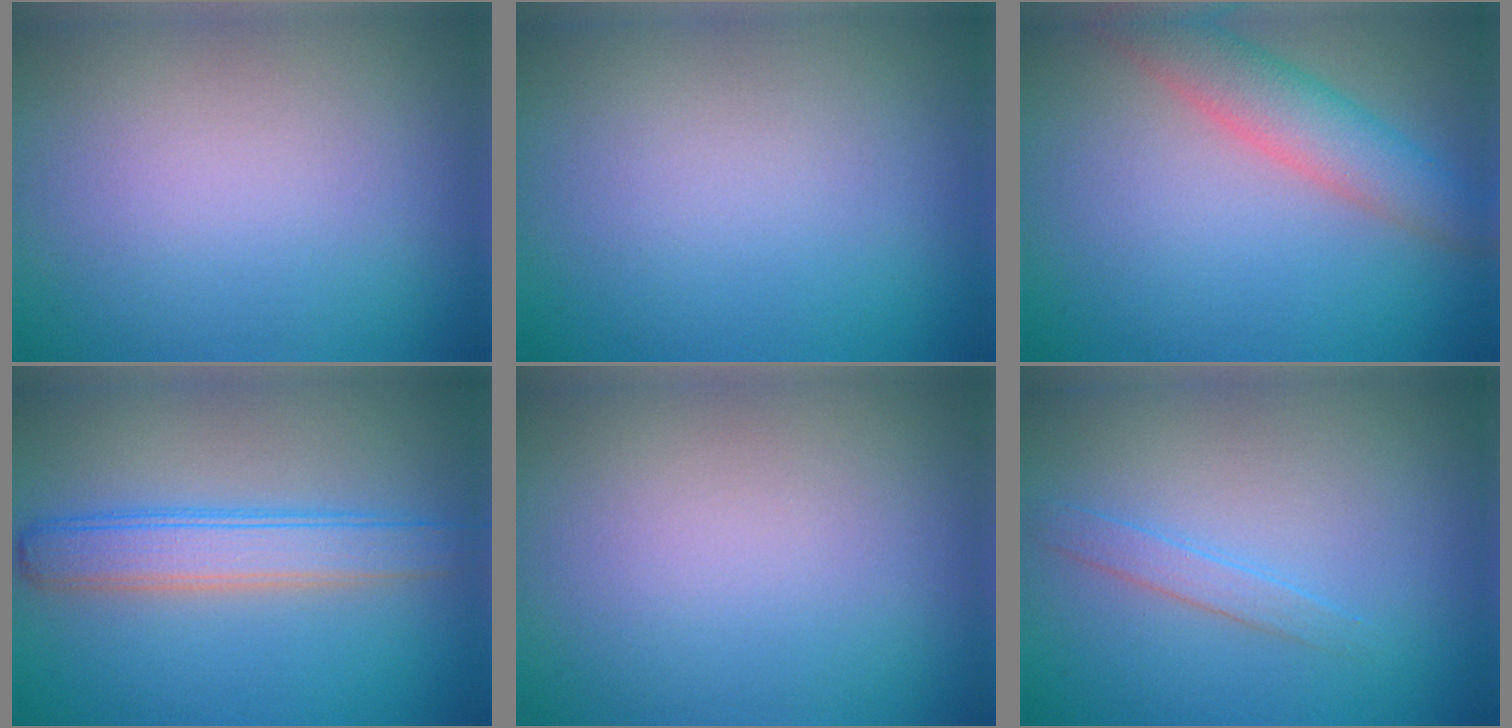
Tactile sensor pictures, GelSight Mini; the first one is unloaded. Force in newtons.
{"total": 0.0}
{"total": 4.9, "press": 4.9, "slide": 0.3}
{"total": 4.2, "press": 4.2, "slide": 0.1}
{"total": 0.0}
{"total": 1.5, "press": 1.5, "slide": 0.1}